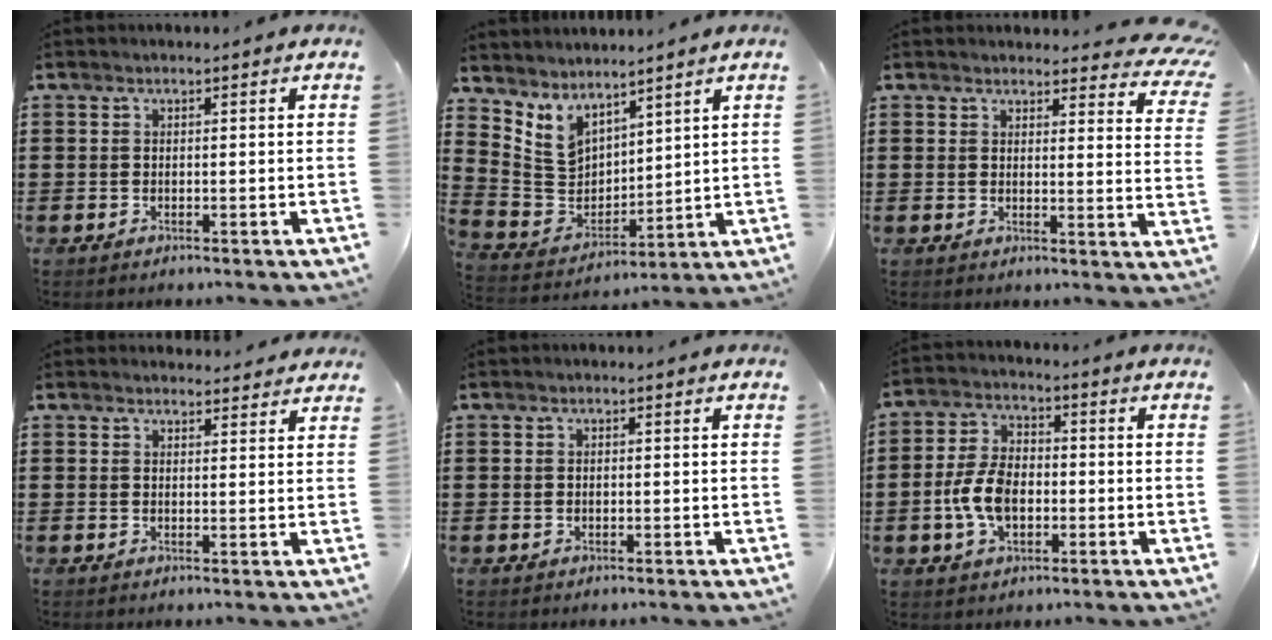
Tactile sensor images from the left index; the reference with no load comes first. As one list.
[{"total": 6.2, "force": [4.7, 3.8, 1.6], "torque": [-0.069, -0.031, 0.090]}, {"total": 4.0, "force": [3.7, 0.5, 1.3], "torque": [-0.025, -0.017, 0.066]}, {"total": 2.1, "force": [2.0, 0.4, 0.0], "torque": [0.002, -0.007, 0.038]}, {"total": 1.0, "force": [-0.4, 0.8, 0.4], "torque": [-0.010, 0.003, -0.011]}, {"total": 7.7, "force": [-1.7, 4.6, 5.9], "torque": [-0.145, 0.001, -0.040]}]